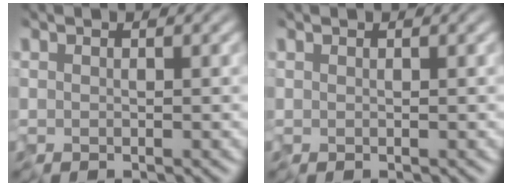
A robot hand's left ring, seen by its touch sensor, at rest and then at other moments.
{"total": 0.0}